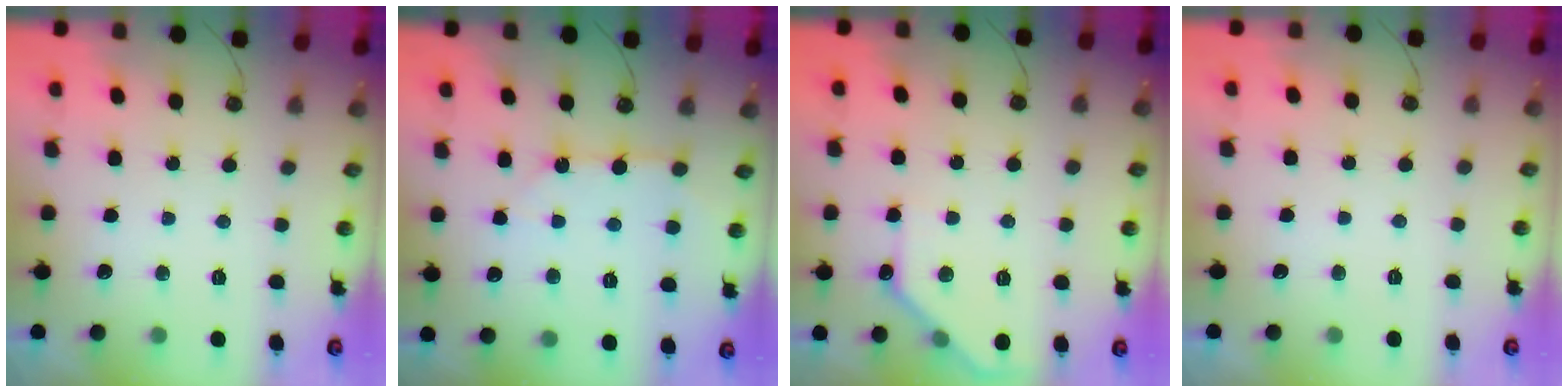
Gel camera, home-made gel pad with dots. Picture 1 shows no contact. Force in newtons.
{"total": 7.0, "press": 6.9, "slide": 0.7}
{"total": 9.0, "press": 9.0, "slide": 0.5}
{"total": 0.0}